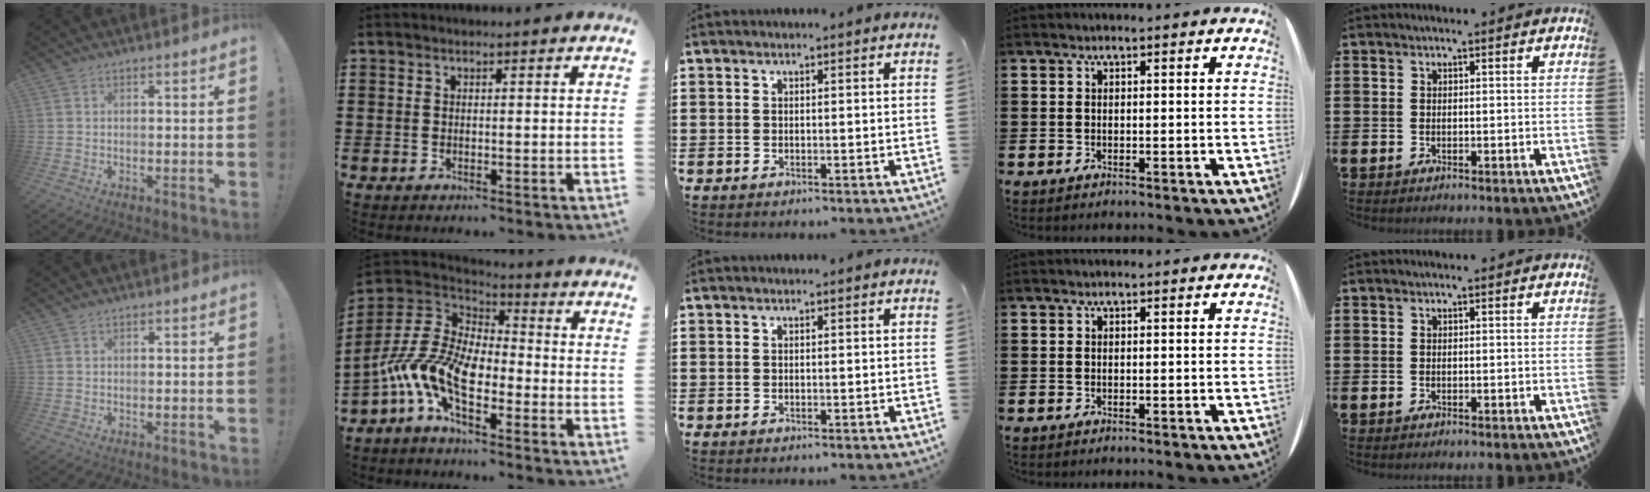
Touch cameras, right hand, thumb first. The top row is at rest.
{"thumb": {"total": 0.6, "force": [0.6, 0.1, 0.1], "torque": [-0.001, -0.001, 0.012]}, "index": {"total": 12.2, "force": [-5.5, 5.8, 9.2], "torque": [-0.231, -0.005, -0.117]}}